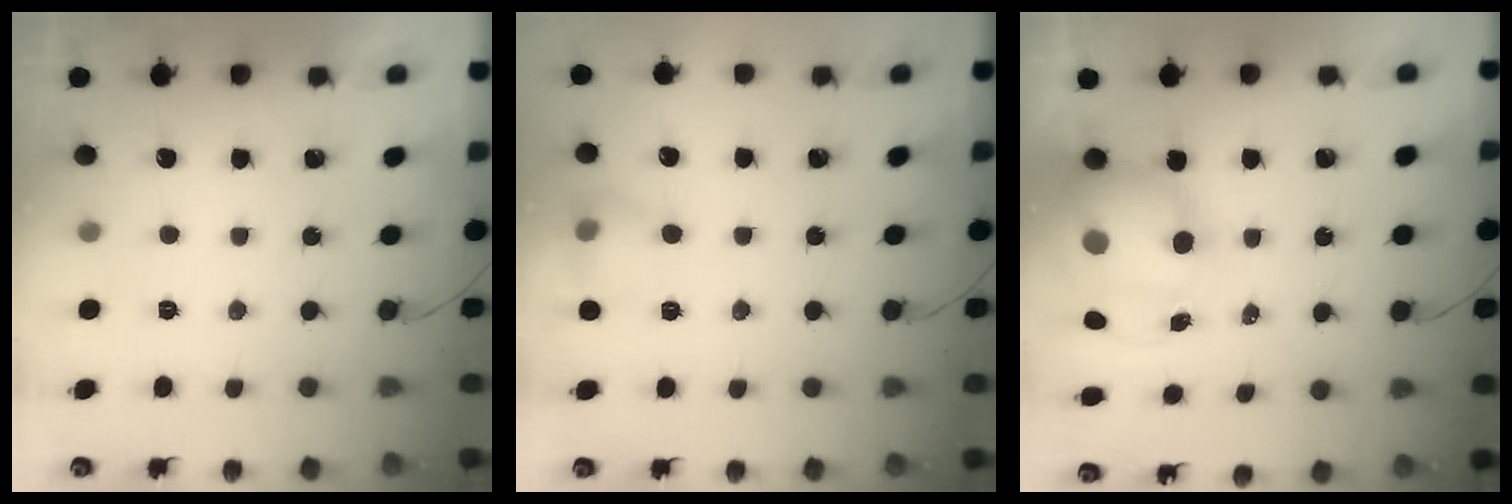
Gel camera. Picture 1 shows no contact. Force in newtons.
{"total": 9.4, "press": 9.4, "slide": 0.6}
{"total": 13.2, "press": 12.8, "slide": 3.4}